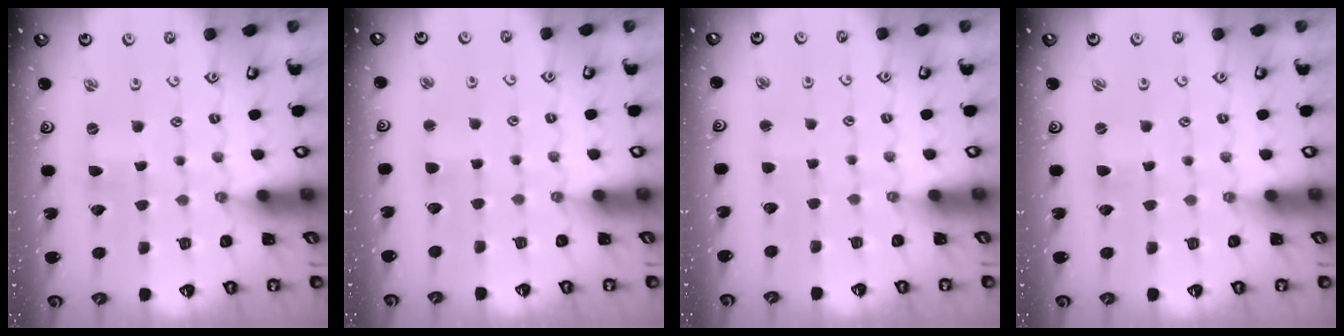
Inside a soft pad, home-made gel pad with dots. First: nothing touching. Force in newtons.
{"total": 3.2, "press": 3.2, "slide": 0.4}
{"total": 1.6, "press": 1.5, "slide": 0.2}
{"total": 0.0}